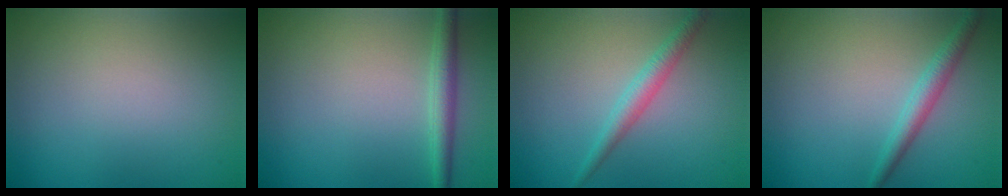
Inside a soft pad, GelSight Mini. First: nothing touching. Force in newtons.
{"total": 2.2, "press": 2.2, "slide": 0.0}
{"total": 2.3, "press": 2.2, "slide": 0.1}
{"total": 2.3, "press": 2.3, "slide": 0.1}